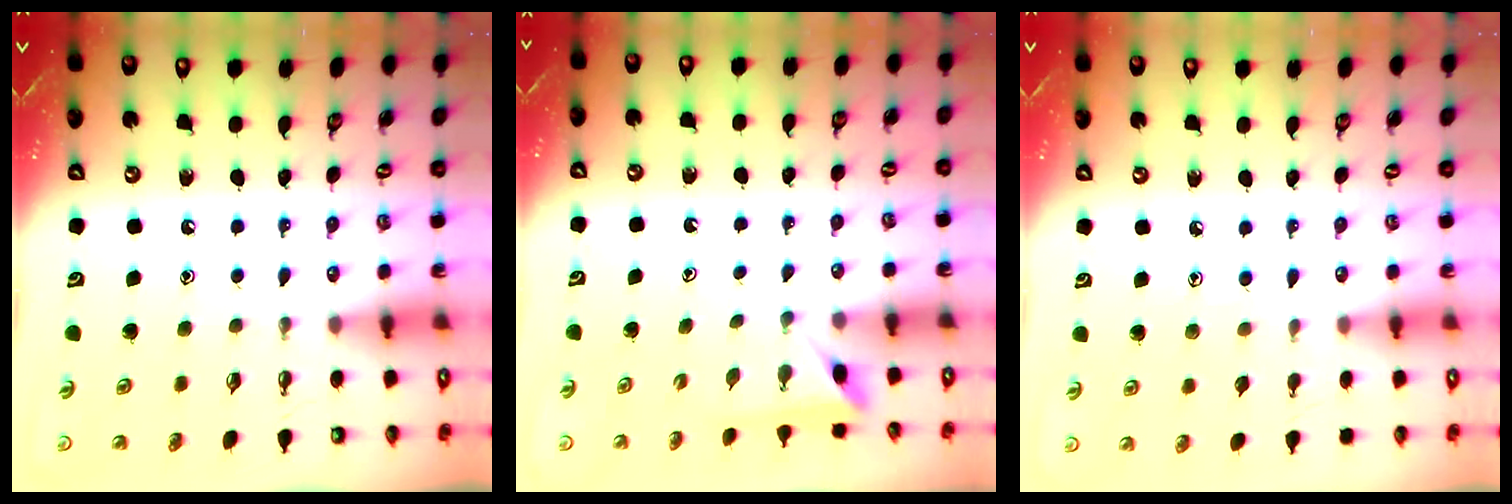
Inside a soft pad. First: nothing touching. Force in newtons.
{"total": 2.1, "press": 2.1, "slide": 0.2}
{"total": 5.7, "press": 5.7, "slide": 0.7}